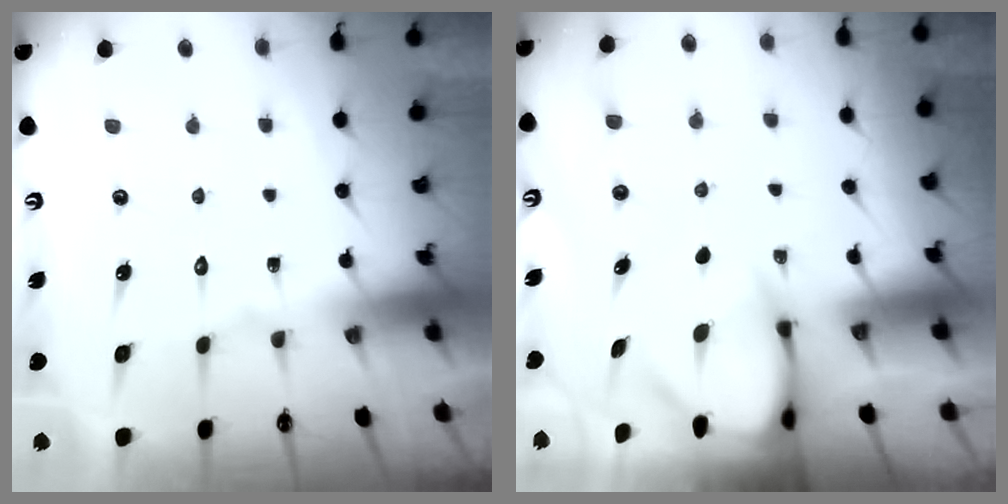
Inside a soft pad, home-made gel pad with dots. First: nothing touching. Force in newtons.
{"total": 3.3, "press": 3.3, "slide": 0.2}